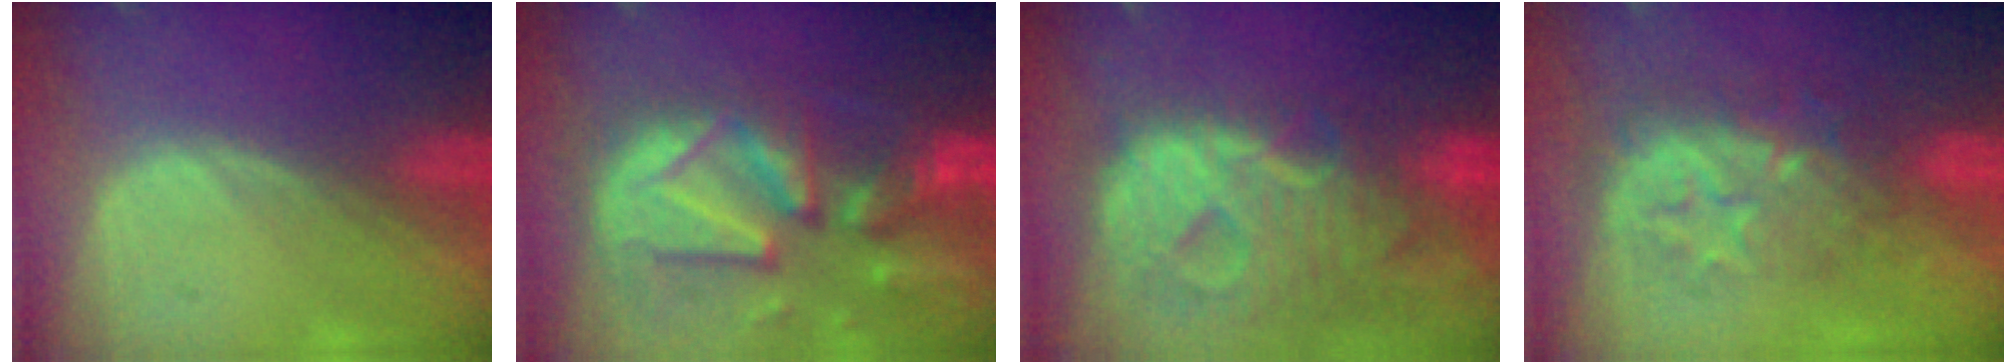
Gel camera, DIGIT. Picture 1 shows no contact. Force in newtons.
{"total": 13.3, "press": 11.4, "slide": 6.7}
{"total": 12.9, "press": 11.0, "slide": 6.9}
{"total": 8.8, "press": 7.7, "slide": 4.2}